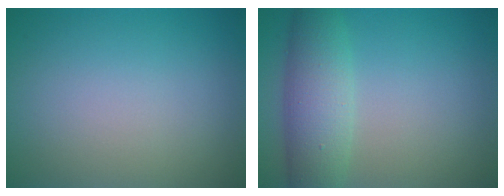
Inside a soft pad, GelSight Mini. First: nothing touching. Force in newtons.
{"total": 5.2, "press": 5.2, "slide": 0.1}